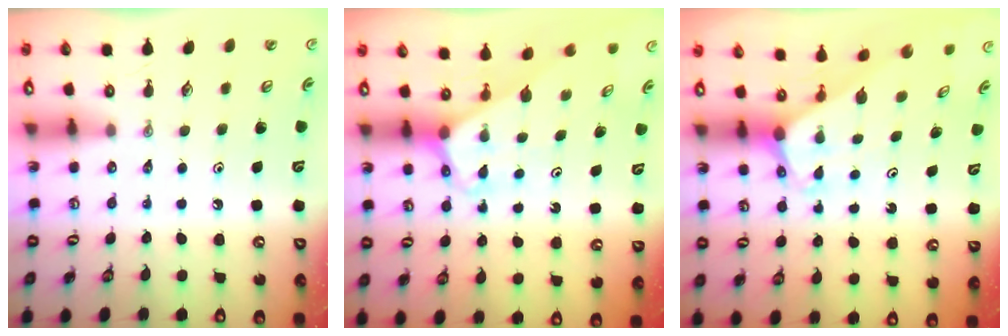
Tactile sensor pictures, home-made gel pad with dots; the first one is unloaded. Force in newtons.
{"total": 3.0, "press": 3.0, "slide": 0.2}
{"total": 2.0, "press": 2.0, "slide": 0.1}